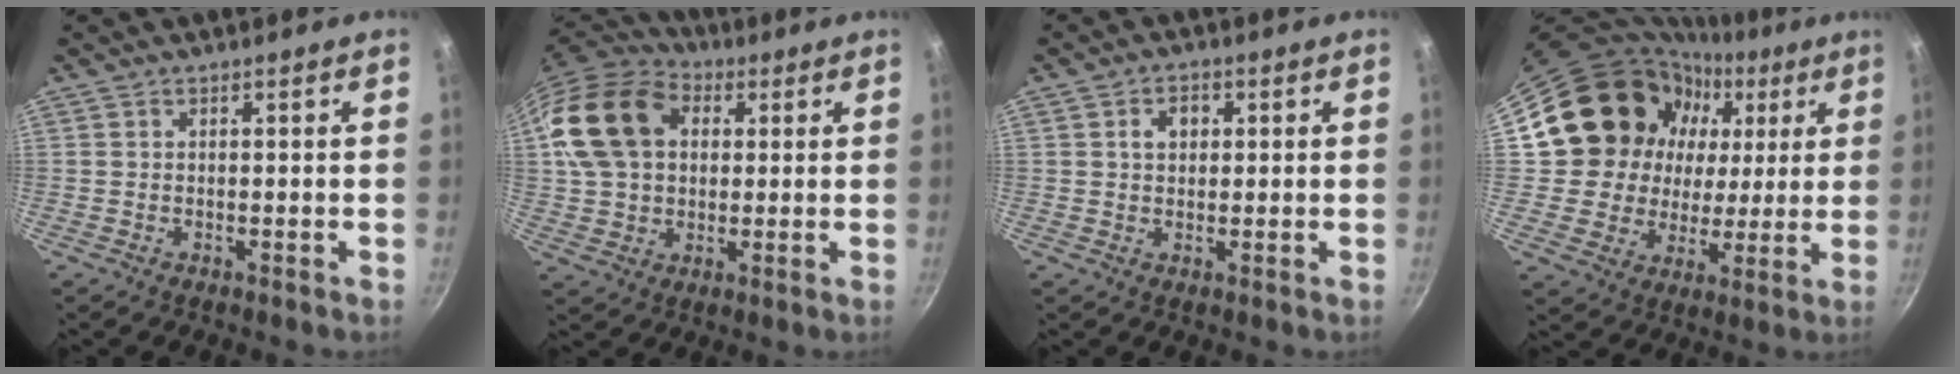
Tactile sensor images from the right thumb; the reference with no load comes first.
{"total": 17.9, "force": [4.2, 13.2, 11.3], "torque": [-0.198, 0.020, 0.065]}
{"total": 3.7, "force": [0.9, 2.9, 2.2], "torque": [-0.016, 0.008, 0.012]}
{"total": 18.6, "force": [5.9, 16.3, 6.7], "torque": [-0.089, 0.003, 0.107]}